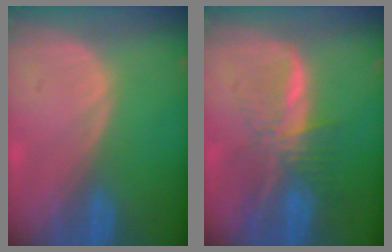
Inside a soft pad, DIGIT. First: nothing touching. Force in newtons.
{"total": 8.2, "press": 6.8, "slide": 4.5}